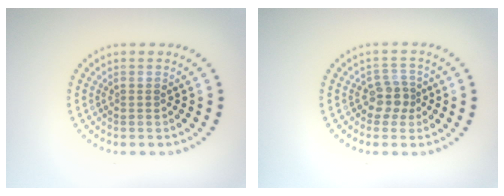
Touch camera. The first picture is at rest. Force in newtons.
{"total": 2.2, "press": 1.7, "slide": 1.3}